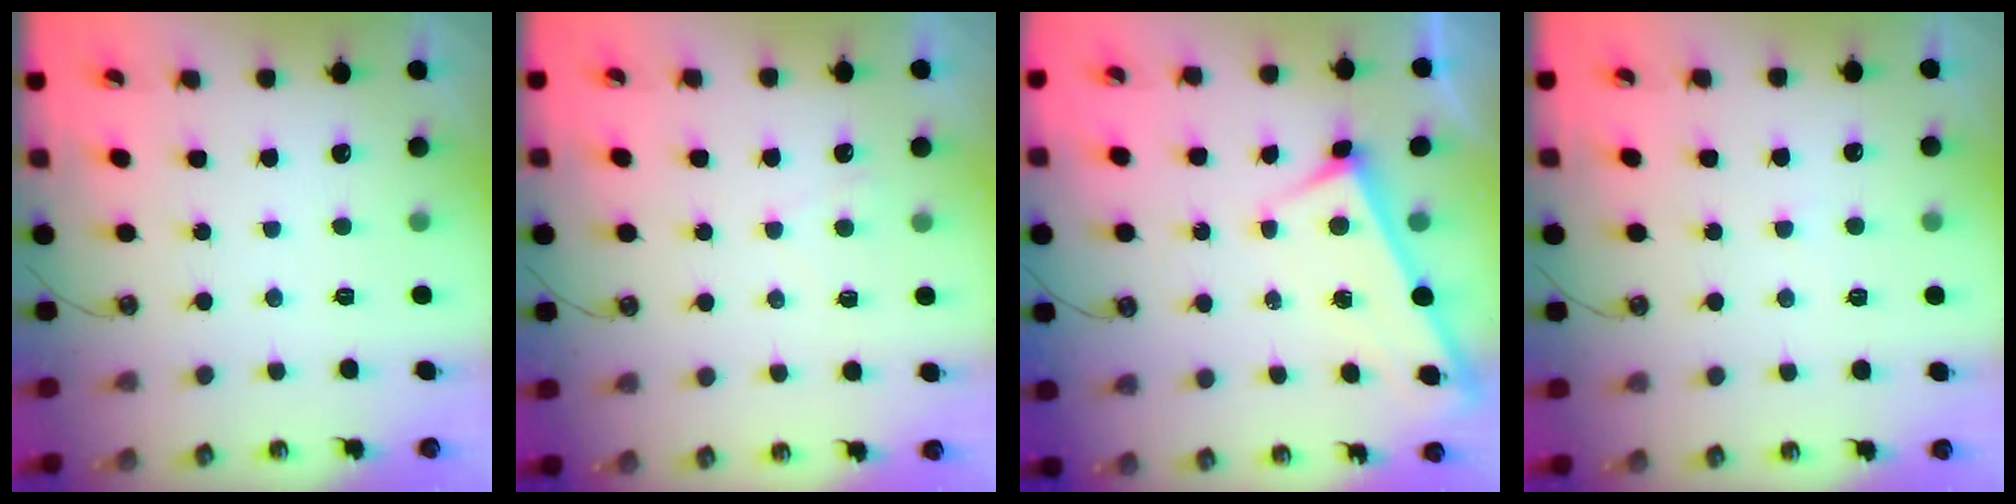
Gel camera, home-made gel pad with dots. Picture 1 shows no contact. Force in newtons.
{"total": 2.0, "press": 2.0, "slide": 0.4}
{"total": 3.2, "press": 3.2, "slide": 0.2}
{"total": 2.9, "press": 2.9, "slide": 0.2}